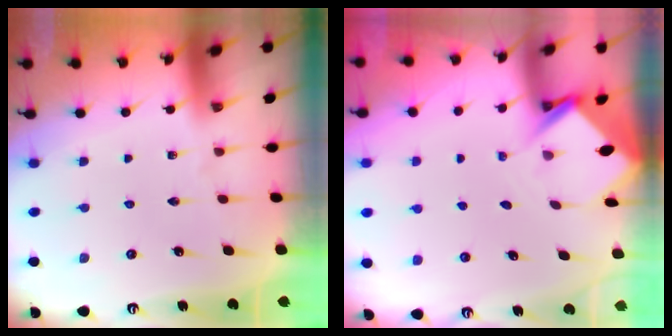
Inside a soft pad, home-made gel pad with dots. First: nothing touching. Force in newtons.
{"total": 3.5, "press": 3.4, "slide": 0.3}